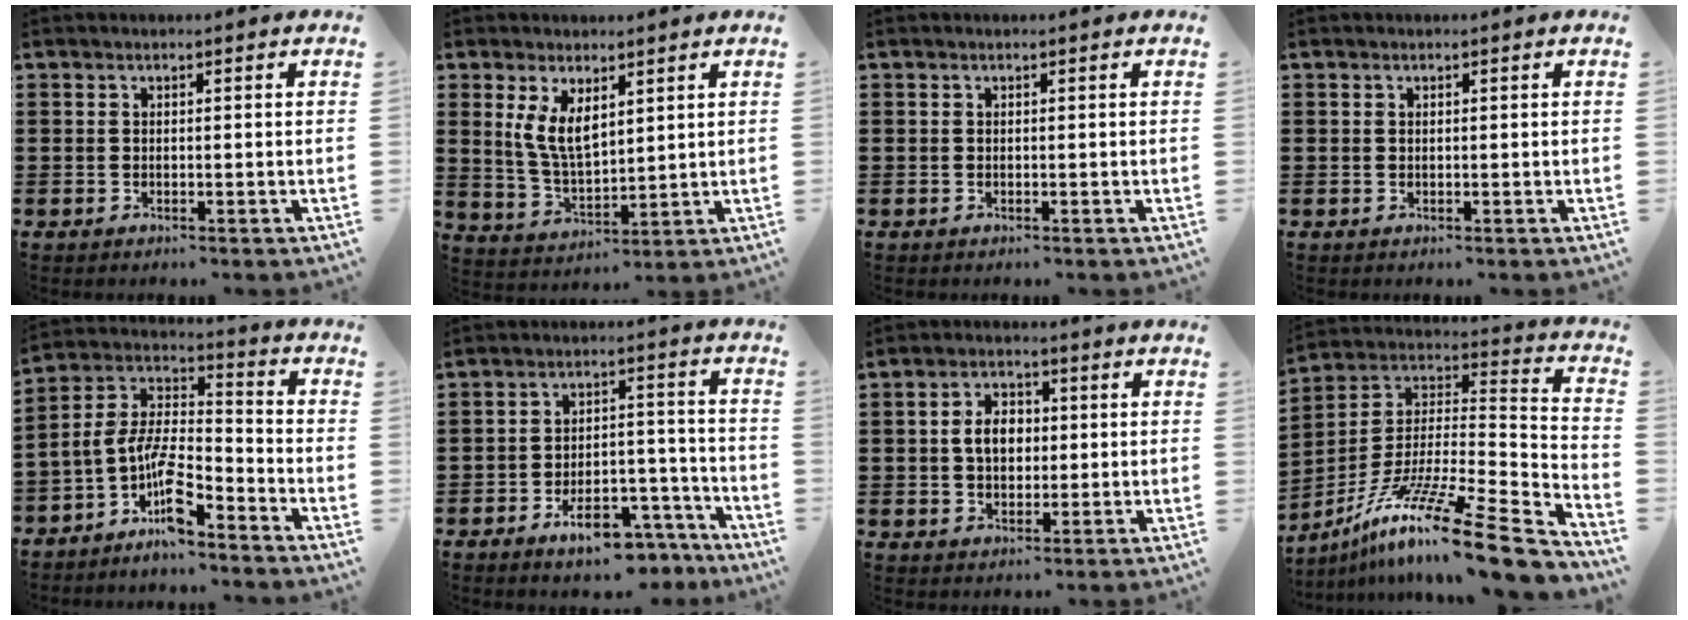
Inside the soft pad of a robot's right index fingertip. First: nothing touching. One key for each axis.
{"total": 6.2, "fx": 2.4, "fy": 3.0, "fz": 4.8, "tx": -0.110, "ty": 0.002, "tz": 0.043}
{"total": 0.0}
{"total": 0.0}
{"total": 8.3, "fx": -5.3, "fy": 3.0, "fz": 5.7, "tx": -0.140, "ty": -0.021, "tz": -0.112}
{"total": 8.6, "fx": -6.4, "fy": 3.3, "fz": 4.7, "tx": -0.072, "ty": 0.030, "tz": -0.112}
{"total": 4.9, "fx": 0.2, "fy": 3.4, "fz": 3.5, "tx": -0.068, "ty": 0.010, "tz": -0.001}
{"total": 15.3, "fx": -11.1, "fy": 1.3, "fz": 10.5, "tx": -0.190, "ty": 0.015, "tz": -0.201}